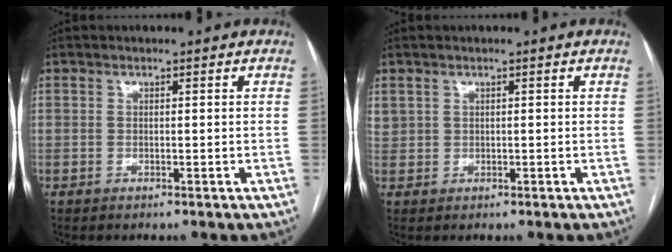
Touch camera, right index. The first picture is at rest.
{"total": 1.6, "force": [0.9, 1.3, 0.4], "torque": [-0.005, 0.014, 0.019]}